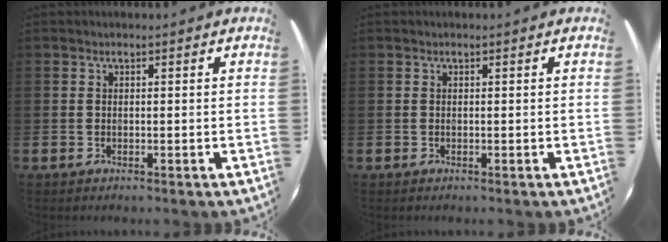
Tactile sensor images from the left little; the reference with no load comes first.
{"total": 0.0}